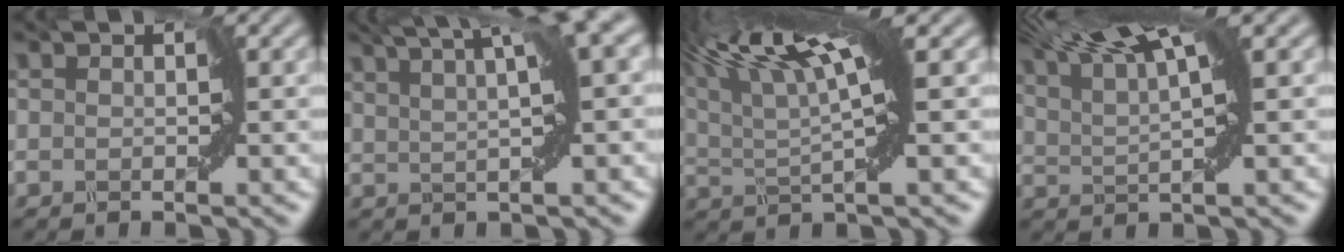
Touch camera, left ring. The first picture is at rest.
{"total": 6.4, "force": [3.0, 0.3, 5.7], "torque": [-0.070, 0.024, 0.053]}
{"total": 8.0, "force": [4.7, 0.7, 6.4], "torque": [-0.110, 0.017, 0.088]}
{"total": 6.8, "force": [5.4, 0.9, 4.0], "torque": [-0.058, 0.024, 0.078]}